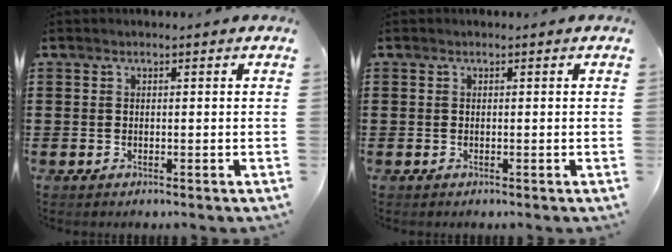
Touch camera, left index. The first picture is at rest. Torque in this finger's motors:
{"motor_torque": [0.00, 0.00, 0.00, 0.00]}